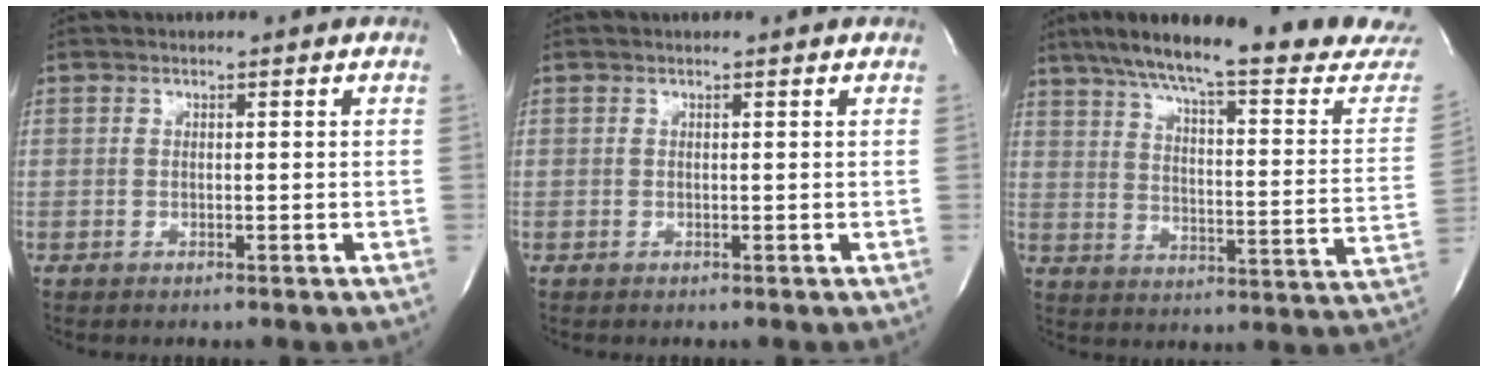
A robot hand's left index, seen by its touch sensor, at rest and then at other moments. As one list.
[{"total": 0.5, "force": [0.5, 0.1, 0.0], "torque": [-0.003, 0.003, 0.003]}, {"total": 27.5, "force": [23.9, 1.5, 13.6], "torque": [-0.213, -0.063, 0.310]}]